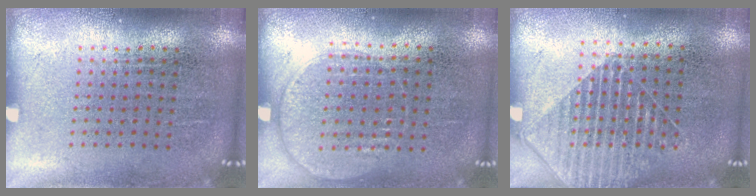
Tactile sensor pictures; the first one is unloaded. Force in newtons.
{"total": 1.0, "press": 0.9, "slide": 0.4}
{"total": 1.4, "press": 1.2, "slide": 0.8}